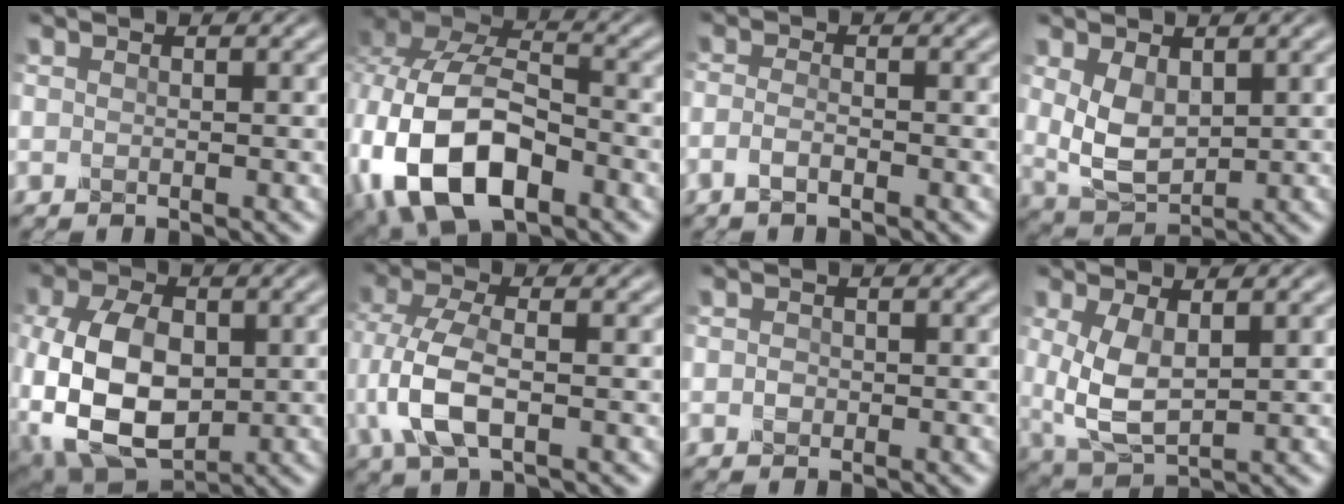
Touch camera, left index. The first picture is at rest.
{"total": 13.0, "force": [-3.7, 8.1, 9.5], "torque": [-0.221, -0.020, -0.064]}
{"total": 1.6, "force": [-1.1, 0.4, 1.1], "torque": [-0.036, 0.003, -0.028]}
{"total": 4.2, "force": [1.0, 2.9, 3.0], "torque": [-0.081, 0.000, 0.029]}
{"total": 11.3, "force": [-1.2, 7.4, 8.5], "torque": [-0.199, -0.013, -0.019]}
{"total": 5.8, "force": [-1.3, 2.9, 4.8], "torque": [-0.131, 0.007, -0.029]}
{"total": 0.5, "force": [-0.2, 0.5, -0.1], "torque": [-0.009, 0.004, -0.004]}
{"total": 4.3, "force": [0.8, 2.2, 3.6], "torque": [-0.099, -0.001, 0.024]}